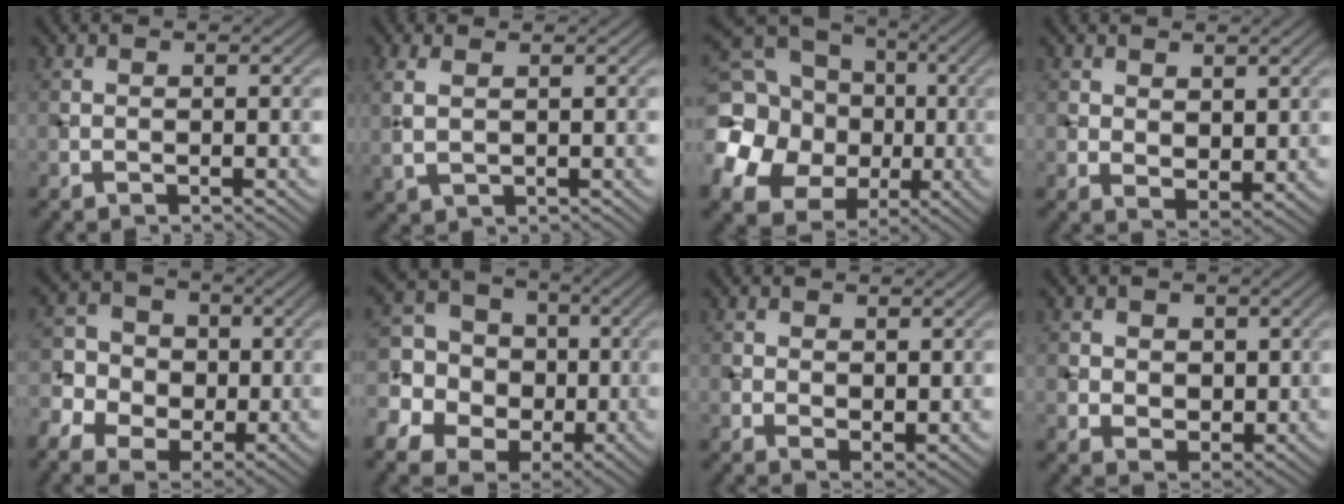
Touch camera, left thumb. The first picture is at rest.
{"total": 2.9, "force": [0.9, 1.4, 2.4], "torque": [-0.070, 0.001, 0.021]}
{"total": 19.4, "force": [-1.1, 17.1, 9.1], "torque": [-0.279, -0.001, -0.046]}
{"total": 3.3, "force": [1.7, 2.0, 2.0], "torque": [-0.040, -0.012, 0.035]}
{"total": 8.0, "force": [-1.8, 6.6, 4.1], "torque": [-0.099, -0.011, -0.044]}
{"total": 11.0, "force": [-1.6, 9.6, 5.1], "torque": [-0.146, 0.004, -0.049]}
{"total": 2.3, "force": [0.9, 1.5, 1.6], "torque": [-0.029, -0.010, 0.022]}
{"total": 3.8, "force": [1.3, 3.1, 1.8], "torque": [-0.048, -0.008, 0.020]}